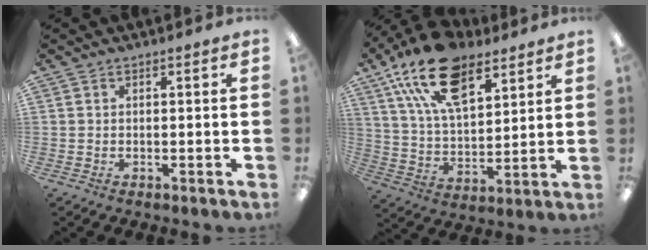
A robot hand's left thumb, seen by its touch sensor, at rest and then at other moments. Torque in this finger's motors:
{"motor_torque": [0.48, 0.63, 1.67, -1.10, 0.43]}